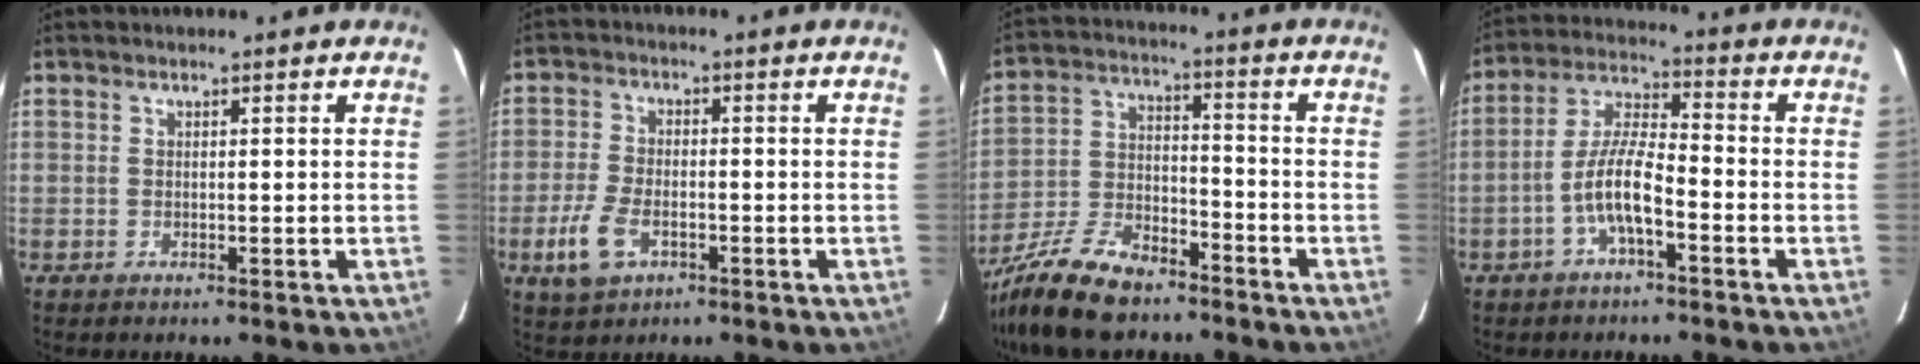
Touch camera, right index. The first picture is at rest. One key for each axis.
{"total": 7.4, "fx": -3.2, "fy": 4.2, "fz": 5.2, "tx": -0.124, "ty": -0.005, "tz": -0.057}
{"total": 16.8, "fx": -13.0, "fy": 6.2, "fz": 8.7, "tx": -0.198, "ty": -0.014, "tz": -0.238}
{"total": 8.1, "fx": -3.7, "fy": 2.0, "fz": 6.9, "tx": -0.148, "ty": 0.011, "tz": -0.071}